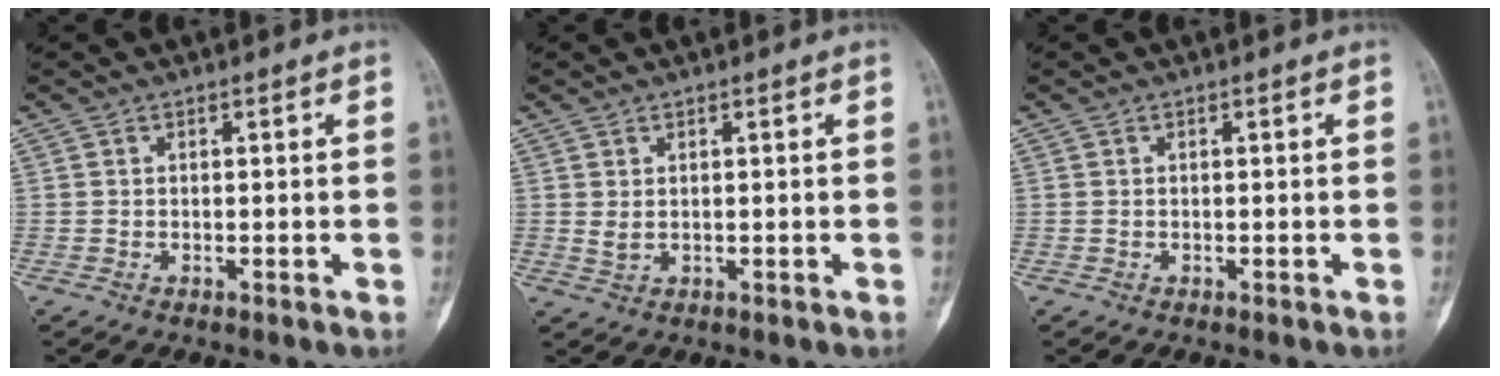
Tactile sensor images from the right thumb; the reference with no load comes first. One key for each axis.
{"total": 1.3, "fx": 0.4, "fy": 0.7, "fz": 1.0, "tx": -0.016, "ty": -0.001, "tz": 0.014}
{"total": 0.0}